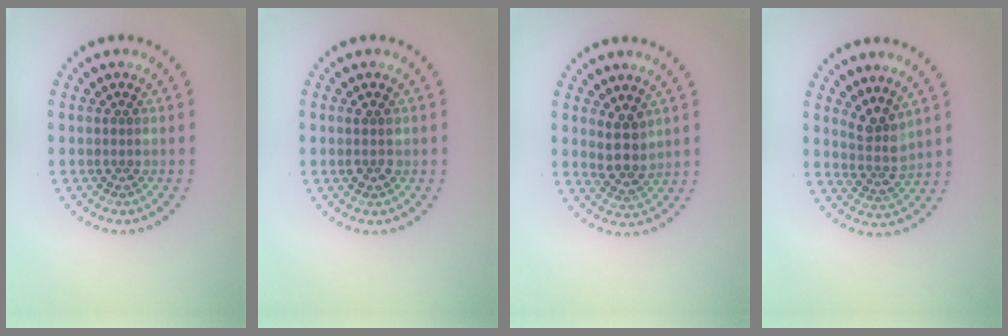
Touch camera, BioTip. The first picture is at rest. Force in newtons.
{"total": 1.4, "press": 1.4, "slide": 0.3}
{"total": 2.8, "press": 2.4, "slide": 1.4}
{"total": 2.6, "press": 2.0, "slide": 1.8}